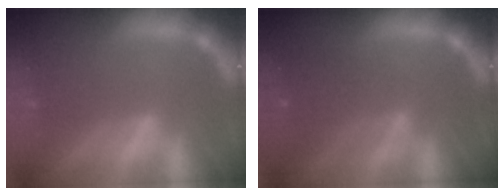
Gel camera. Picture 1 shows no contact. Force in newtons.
{"total": 4.6}